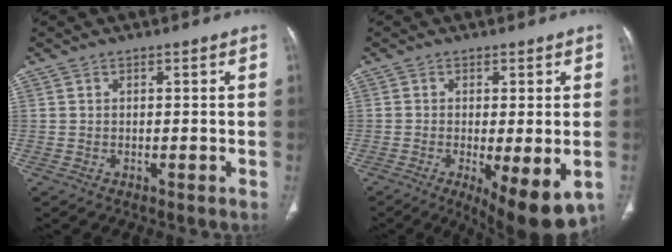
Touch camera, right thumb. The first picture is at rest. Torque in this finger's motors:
{"motor_torque": [0.08, 0.50, -0.09, -0.13, 0.26]}